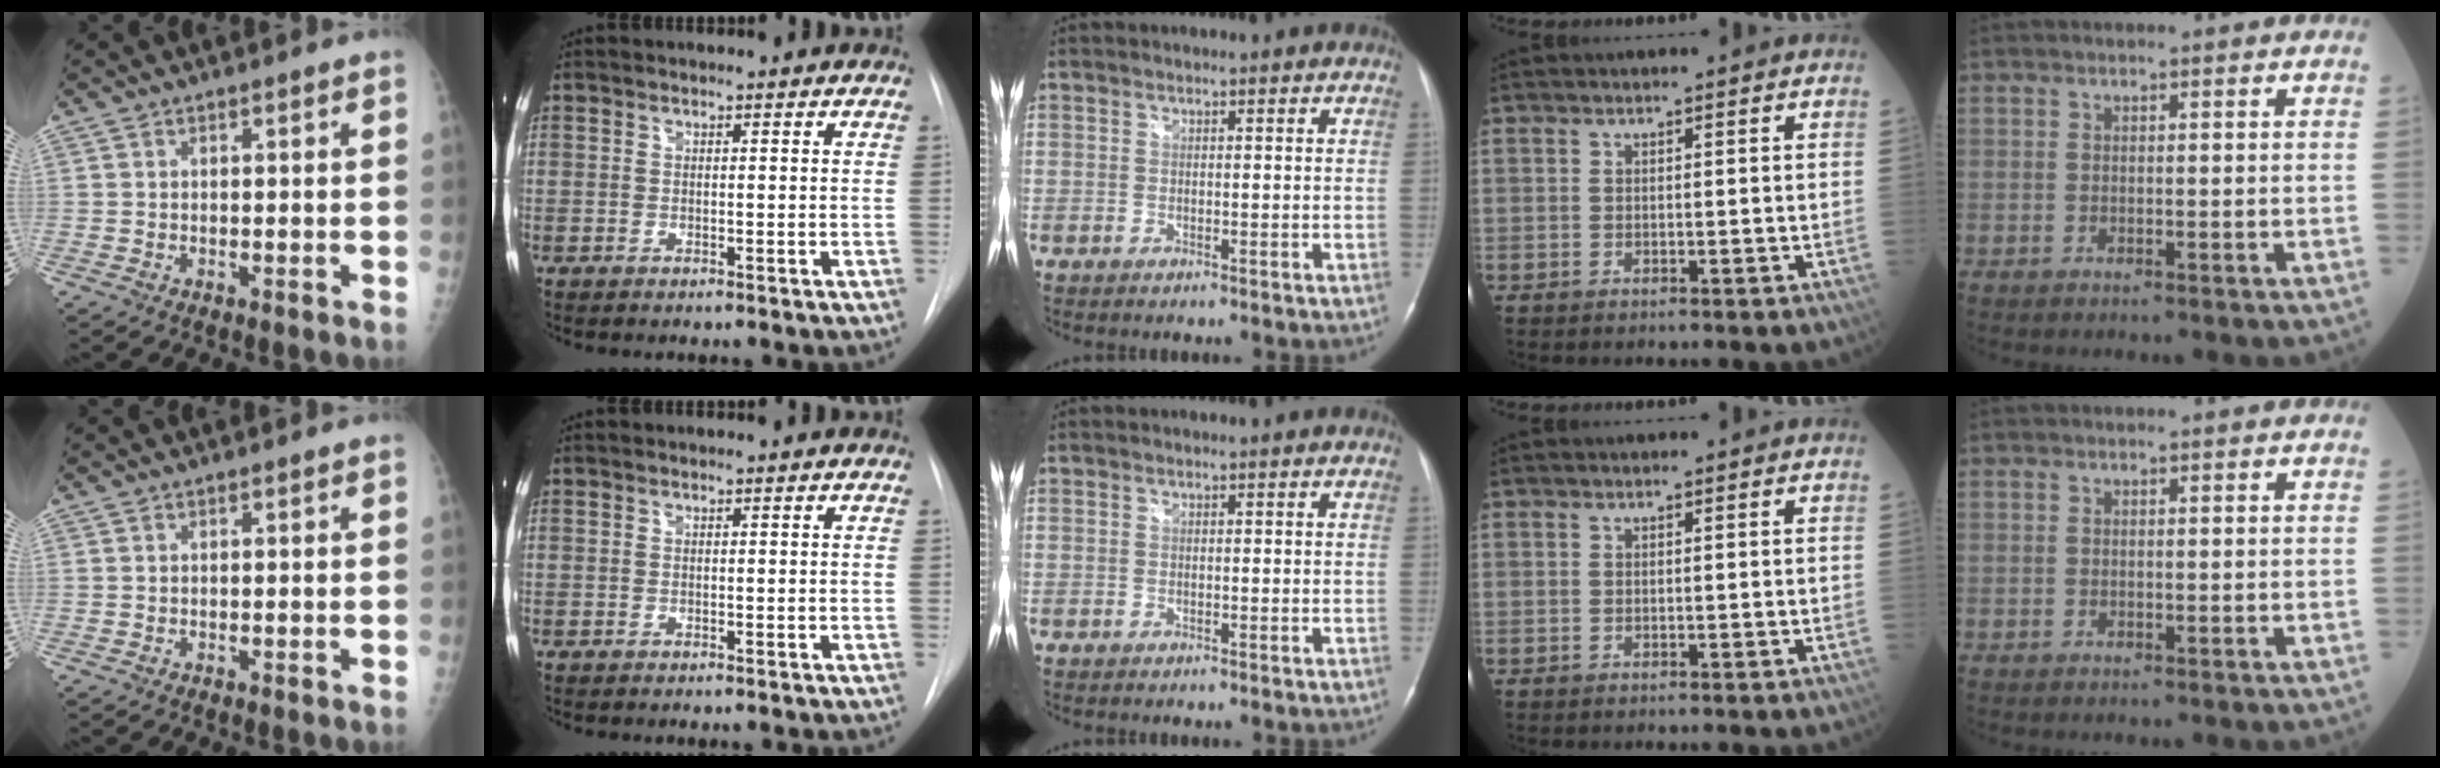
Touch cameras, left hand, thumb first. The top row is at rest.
{}